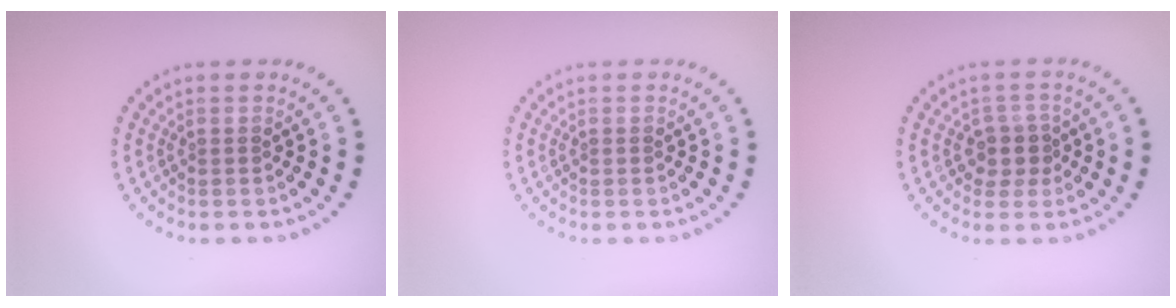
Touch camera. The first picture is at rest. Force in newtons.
{"total": 0.0}
{"total": 2.3, "press": 2.0, "slide": 1.2}